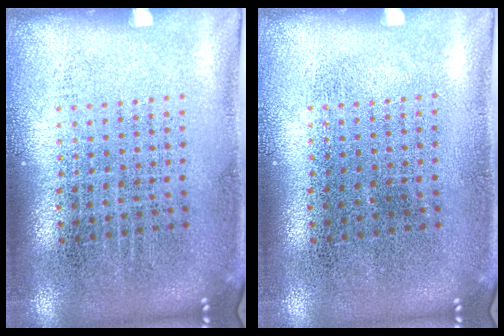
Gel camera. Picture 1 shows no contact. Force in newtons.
{"total": 0.0}